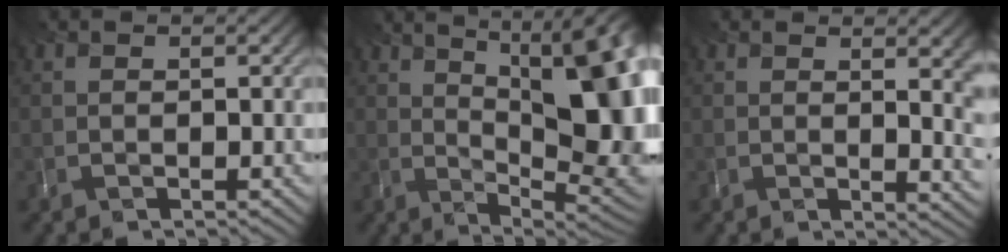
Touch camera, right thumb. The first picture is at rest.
{"total": 16.6, "force": [3.9, 7.1, 14.5], "torque": [-0.197, 0.038, 0.064]}
{"total": 8.7, "force": [1.9, 3.5, 7.8], "torque": [-0.074, 0.022, 0.016]}